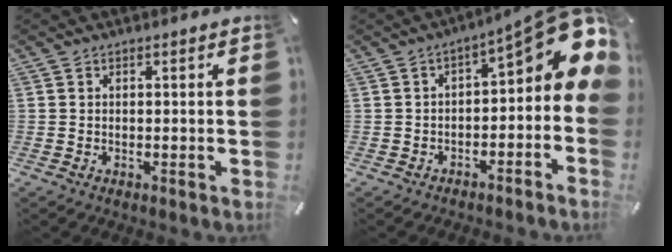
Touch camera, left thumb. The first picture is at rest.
{"total": 12.7, "force": [4.2, 5.2, 10.9], "torque": [-0.124, -0.036, 0.065]}